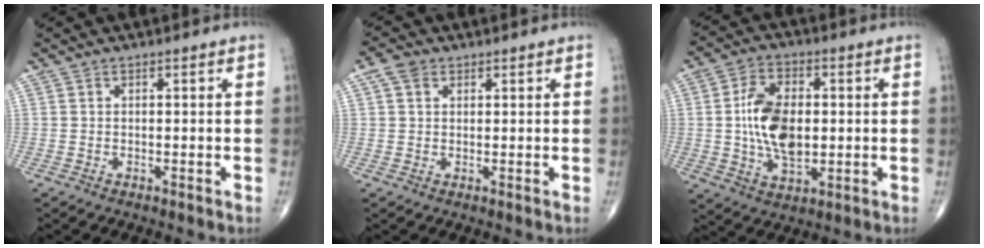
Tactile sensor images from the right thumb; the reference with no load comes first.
{"total": 3.1, "force": [1.4, 2.1, 1.7], "torque": [-0.028, 0.007, 0.027]}
{"total": 12.6, "force": [0.4, 7.4, 10.2], "torque": [-0.176, 0.001, 0.010]}